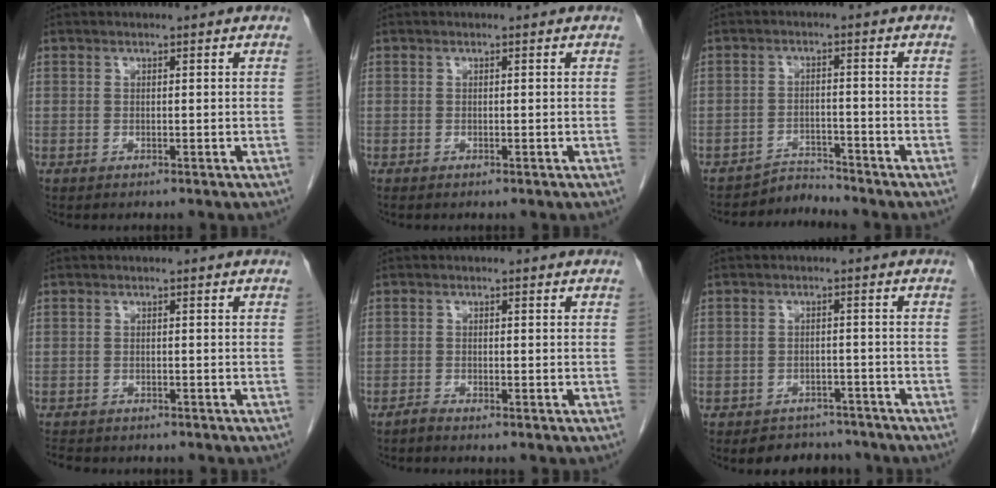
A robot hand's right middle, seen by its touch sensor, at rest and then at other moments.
{"total": 0.0}
{"total": 3.3, "force": [-2.9, -0.3, -1.4], "torque": [0.035, -0.002, -0.045]}
{"total": 4.7, "force": [-4.0, 1.8, 1.7], "torque": [-0.033, -0.008, -0.052]}
{"total": 0.8, "force": [-0.8, -0.1, 0.2], "torque": [-0.005, -0.001, -0.016]}
{"total": 5.1, "force": [-4.4, 2.7, 0.0], "torque": [0.009, 0.010, -0.061]}